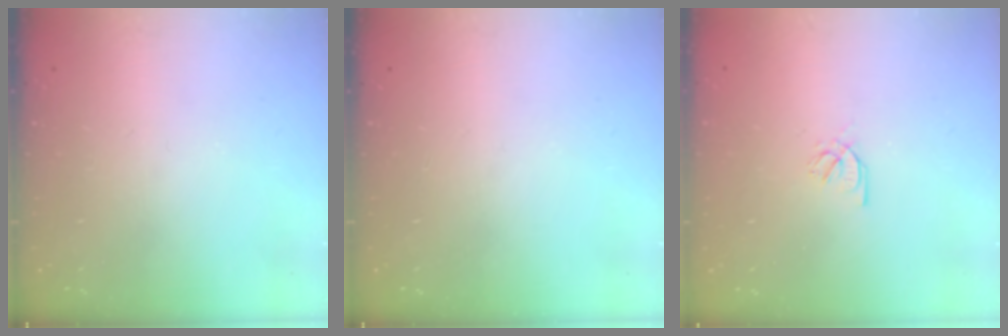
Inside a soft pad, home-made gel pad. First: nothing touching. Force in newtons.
{"total": 0.0}
{"total": 2.2, "press": 2.2, "slide": 0.0}